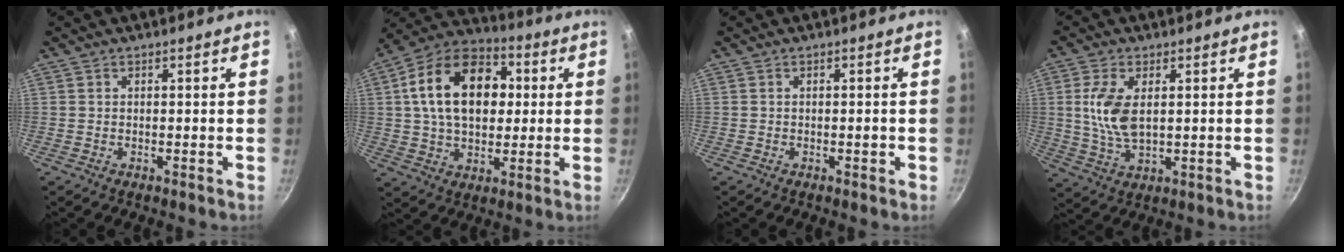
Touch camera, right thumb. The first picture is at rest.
{"total": 19.5, "force": [3.3, 13.2, 14.0], "torque": [-0.200, 0.023, 0.040]}
{"total": 1.0, "force": [-0.4, 0.3, 0.8], "torque": [-0.010, 0.003, -0.006]}
{"total": 8.7, "force": [1.5, 4.5, 7.3], "torque": [-0.147, -0.006, 0.031]}